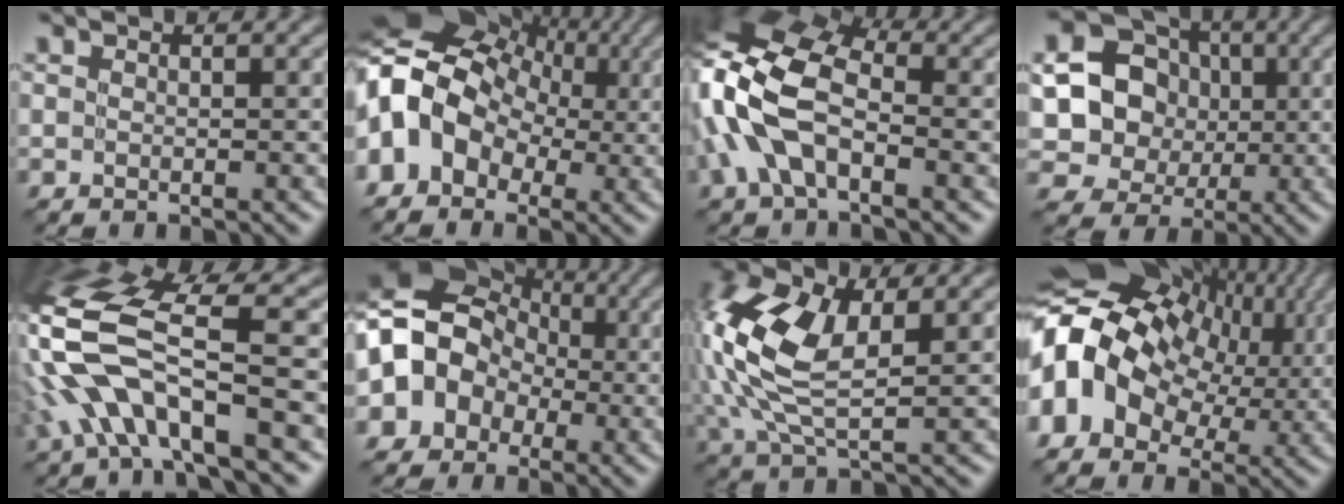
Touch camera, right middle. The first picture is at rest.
{"total": 14.6, "force": [0.8, 12.2, 7.9], "torque": [-0.154, 0.014, -0.020]}
{"total": 10.5, "force": [-1.0, 5.9, 8.6], "torque": [-0.216, 0.019, -0.039]}
{"total": 12.4, "force": [1.1, 11.5, 4.6], "torque": [-0.126, 0.030, -0.006]}
{"total": 10.4, "force": [-2.4, 4.0, 9.3], "torque": [-0.189, 0.013, -0.058]}
{"total": 9.4, "force": [-1.1, 8.0, 4.8], "torque": [-0.065, 0.006, -0.053]}
{"total": 10.5, "force": [1.9, 5.7, 8.6], "torque": [-0.217, 0.008, 0.034]}
{"total": 18.5, "force": [1.6, 14.1, 11.9], "torque": [-0.222, 0.011, 0.014]}